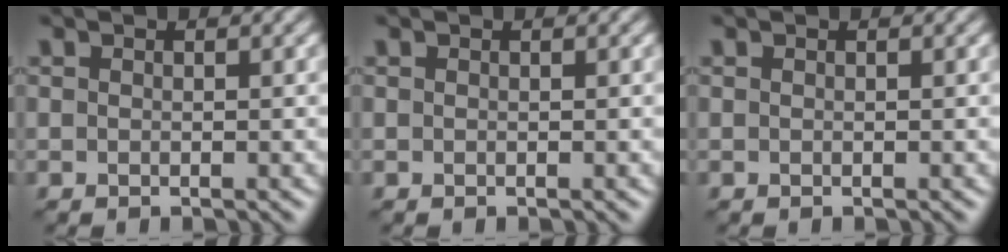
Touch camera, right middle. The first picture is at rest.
{"total": 0.0}
{"total": 0.0}